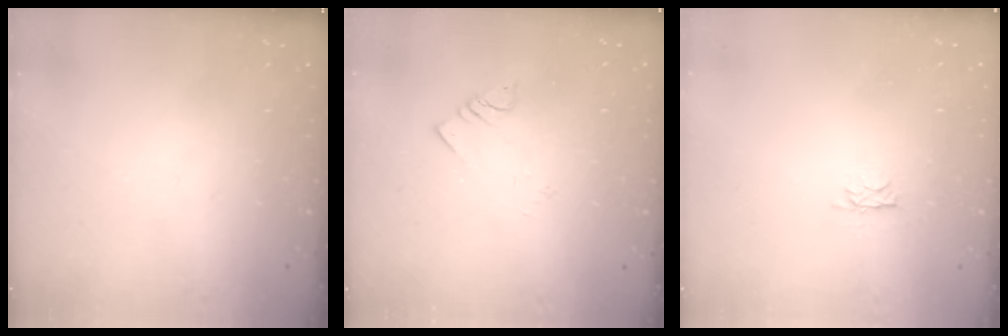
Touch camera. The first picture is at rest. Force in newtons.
{"total": 1.9, "press": 1.9, "slide": 0.1}
{"total": 2.8, "press": 2.7, "slide": 0.4}